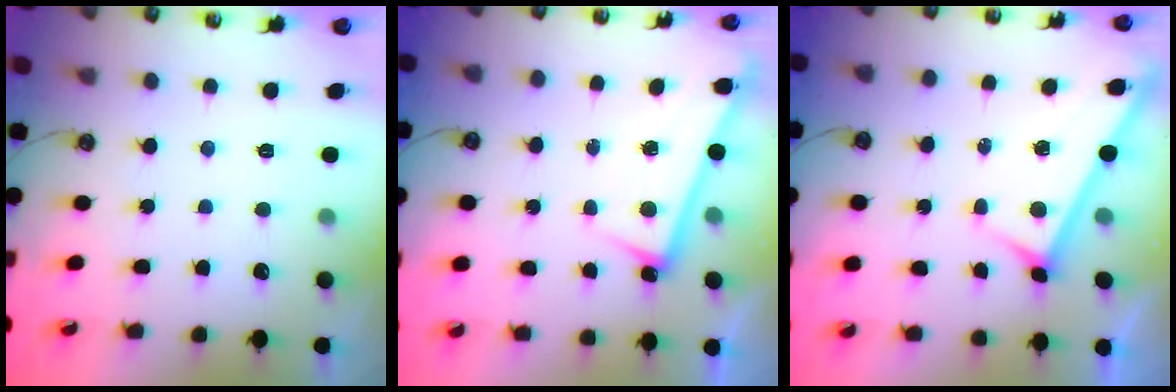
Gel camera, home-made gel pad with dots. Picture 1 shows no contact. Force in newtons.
{"total": 1.0, "press": 0.4, "slide": 0.9}
{"total": 2.9, "press": 2.9, "slide": 0.3}